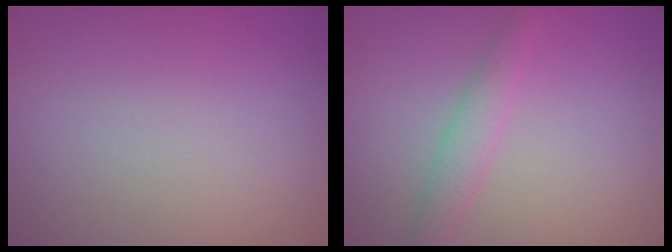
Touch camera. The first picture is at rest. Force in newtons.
{"total": 2.0, "press": 2.0, "slide": 0.1}